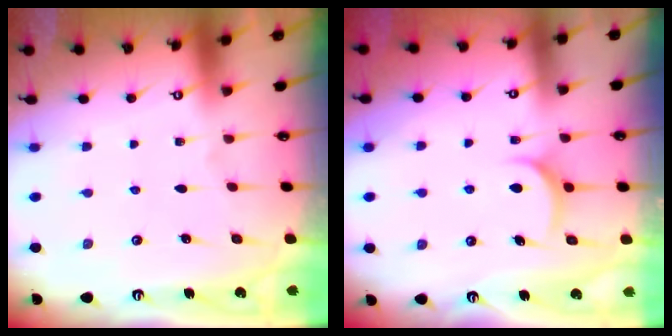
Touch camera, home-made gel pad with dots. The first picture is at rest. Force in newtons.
{"total": 6.1, "press": 6.1, "slide": 0.2}